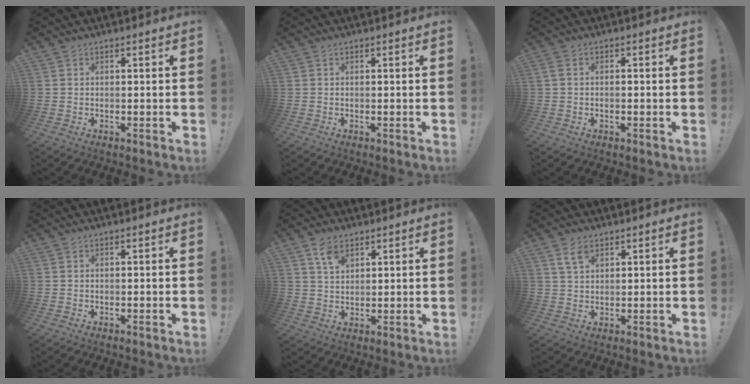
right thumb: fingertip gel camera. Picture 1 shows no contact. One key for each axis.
{"total": 0.0}
{"total": 1.3, "fx": -0.6, "fy": 0.8, "fz": 0.9, "tx": -0.022, "ty": 0.007, "tz": -0.008}
{"total": 0.0}
{"total": 5.9, "fx": 3.8, "fy": 3.4, "fz": 3.0, "tx": -0.047, "ty": -0.018, "tz": 0.069}
{"total": 4.5, "fx": 2.6, "fy": 2.2, "fz": 2.9, "tx": -0.051, "ty": -0.008, "tz": 0.048}